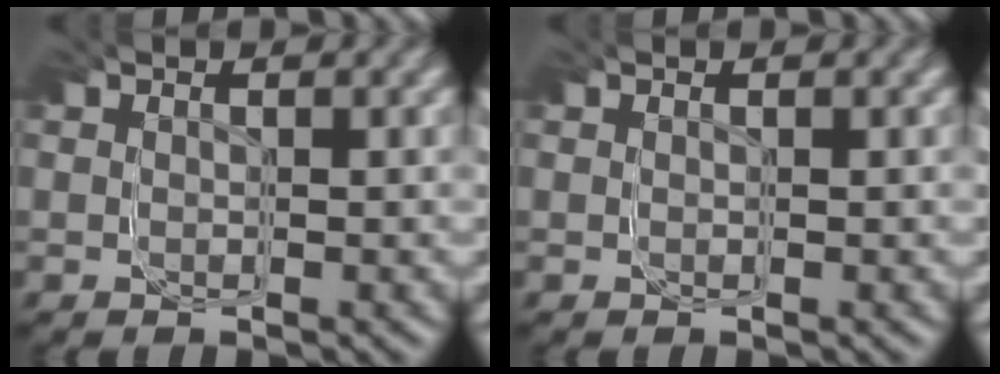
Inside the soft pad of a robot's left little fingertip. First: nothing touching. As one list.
[{"total": 0.0}]